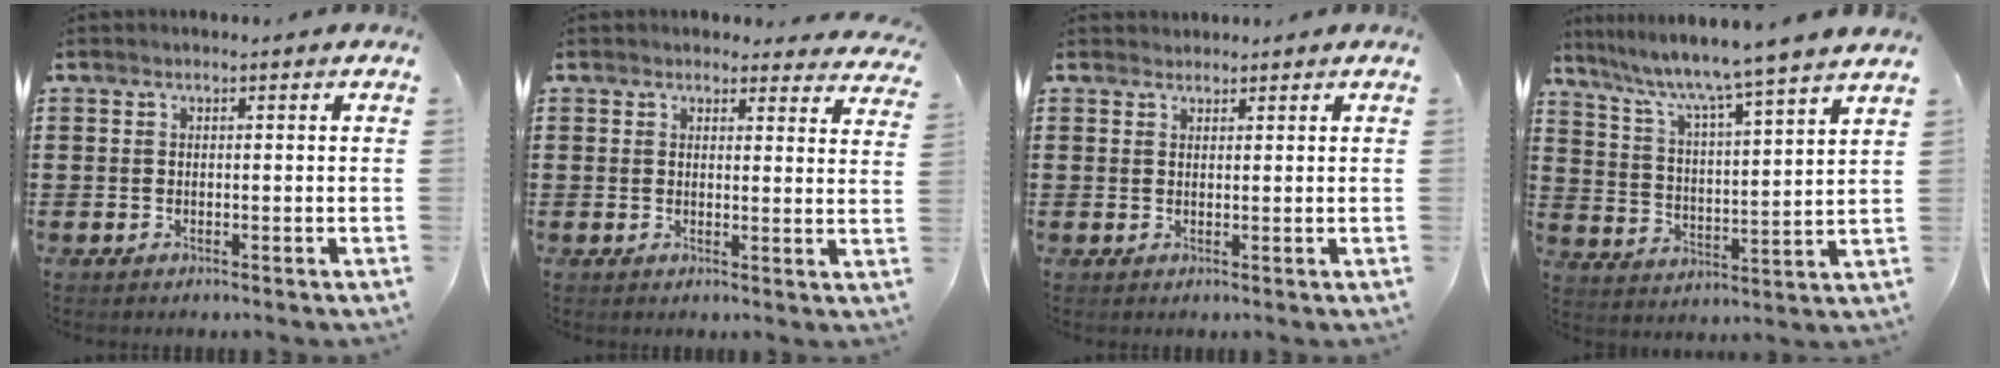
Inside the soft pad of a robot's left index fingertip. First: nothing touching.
{"total": 2.4, "force": [2.3, 0.6, 0.3], "torque": [-0.007, -0.011, 0.041]}
{"total": 1.1, "force": [1.0, 0.4, -0.1], "torque": [-0.001, 0.000, 0.021]}
{"total": 6.0, "force": [5.1, -1.4, 2.8], "torque": [-0.078, -0.049, 0.076]}